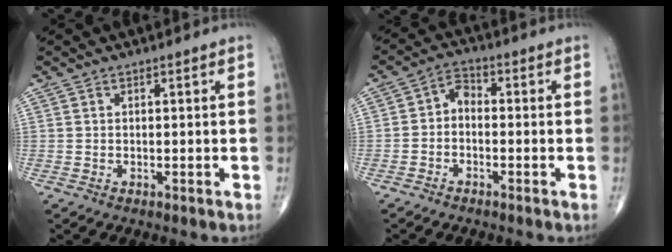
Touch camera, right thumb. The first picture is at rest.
{"total": 3.8, "force": [-1.1, 2.5, 2.6], "torque": [-0.037, 0.023, -0.033]}